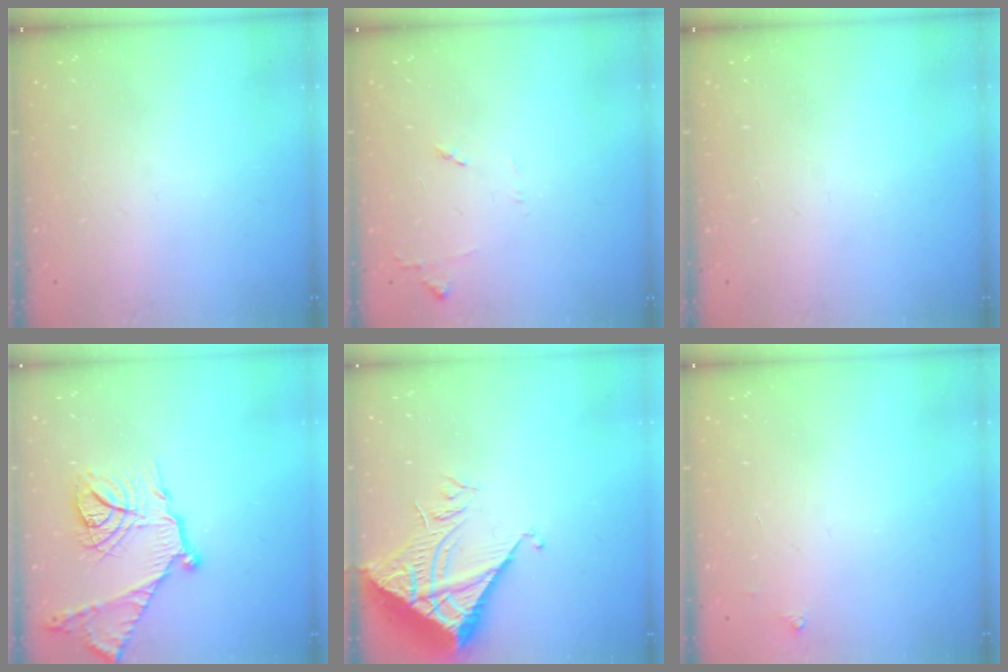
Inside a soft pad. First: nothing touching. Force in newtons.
{"total": 6.8, "press": 6.8, "slide": 0.9}
{"total": 0.0}
{"total": 19.7, "press": 19.6, "slide": 1.7}
{"total": 8.4, "press": 8.4, "slide": 1.0}
{"total": 2.5, "press": 2.5, "slide": 0.4}